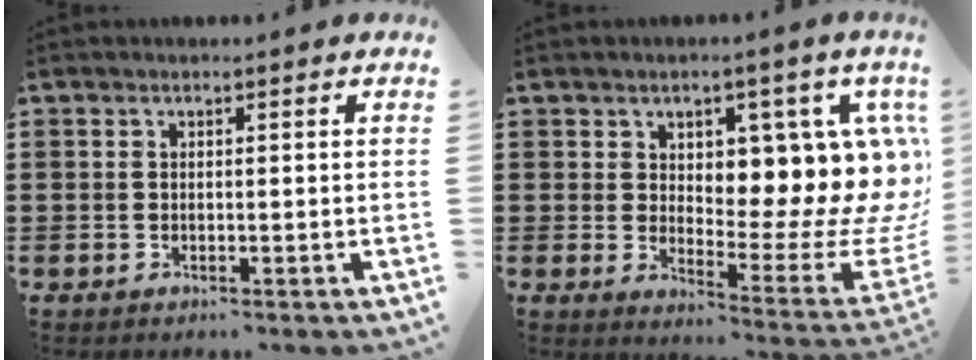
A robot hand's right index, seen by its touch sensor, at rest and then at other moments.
{"total": 9.3, "force": [3.5, 4.8, 7.1], "torque": [-0.085, -0.060, 0.059]}